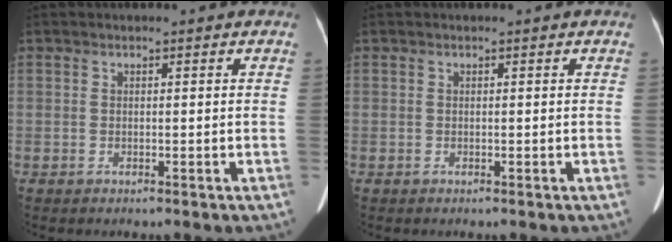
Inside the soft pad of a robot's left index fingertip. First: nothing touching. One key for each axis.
{"total": 0.0}